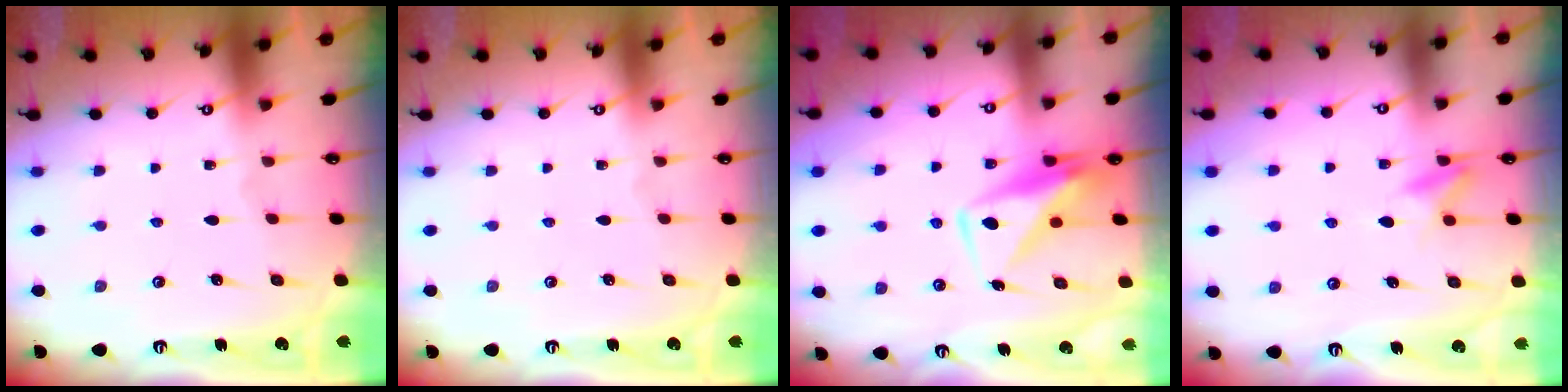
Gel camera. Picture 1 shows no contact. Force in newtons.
{"total": 0.0}
{"total": 7.3, "press": 7.3, "slide": 0.9}
{"total": 8.1, "press": 8.1, "slide": 1.0}